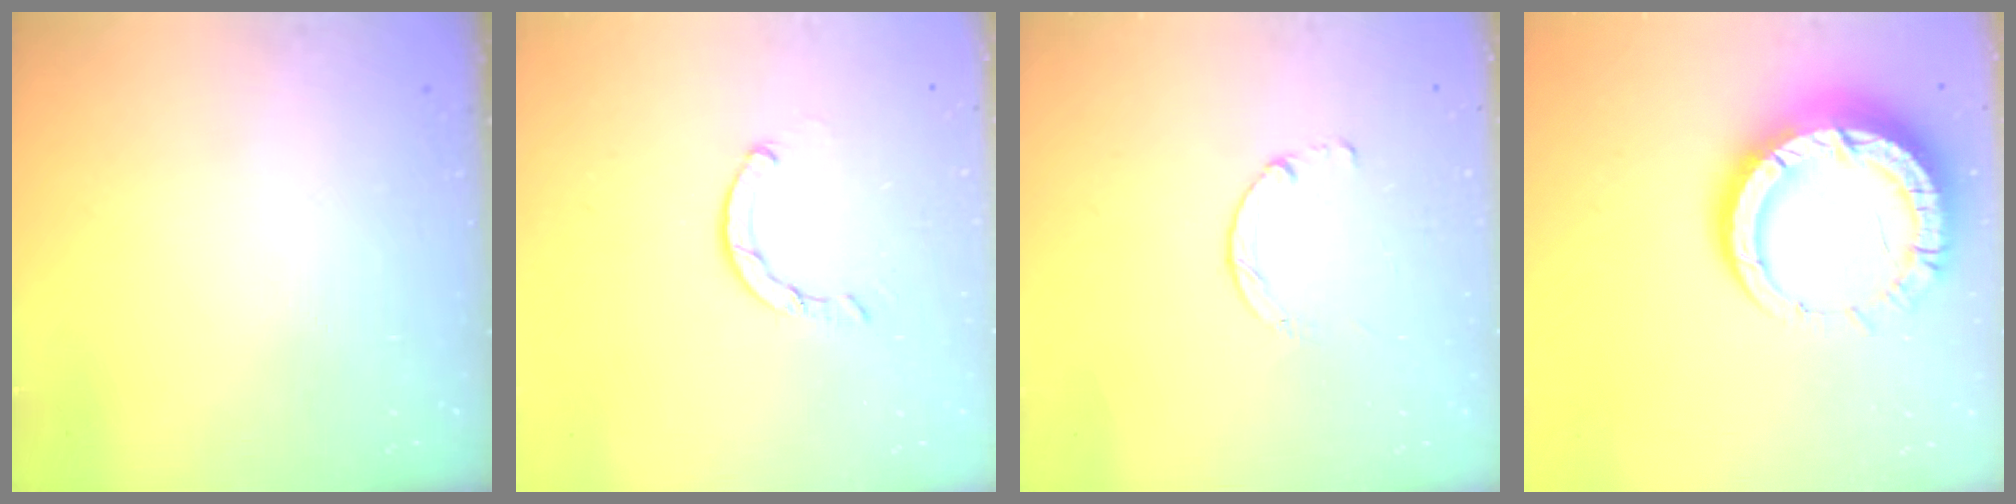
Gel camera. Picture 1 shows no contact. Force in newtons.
{"total": 2.5, "press": 2.5, "slide": 0.1}
{"total": 1.8, "press": 1.8, "slide": 0.2}
{"total": 16.1, "press": 16.1, "slide": 1.6}